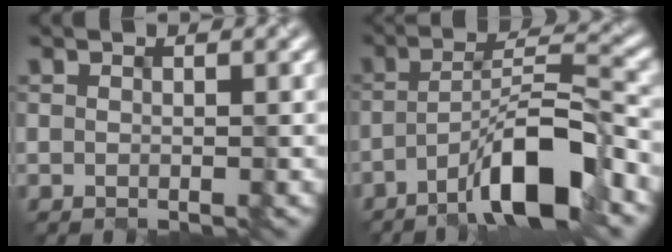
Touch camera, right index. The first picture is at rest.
{"total": 7.6, "force": [-4.5, 1.3, 6.0], "torque": [-0.095, 0.017, -0.079]}